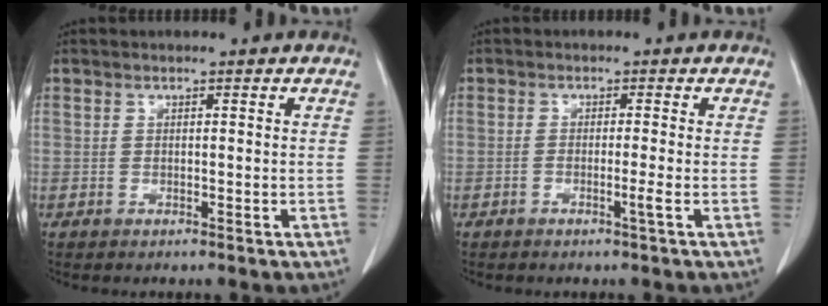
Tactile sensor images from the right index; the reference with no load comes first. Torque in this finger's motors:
{"motor_torque": [-0.28, 0.15, 0.01, -0.01]}